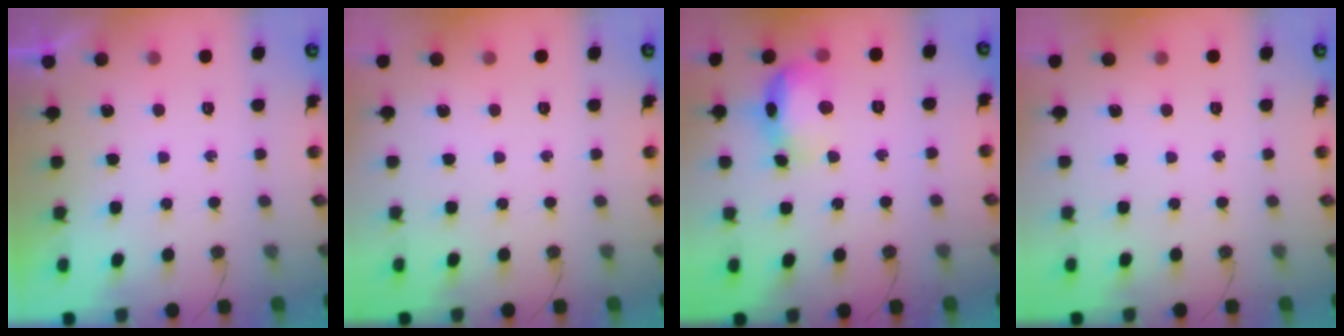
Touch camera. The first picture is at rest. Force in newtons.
{"total": 0.0}
{"total": 17.8, "press": 14.4, "slide": 10.5}
{"total": 0.0}